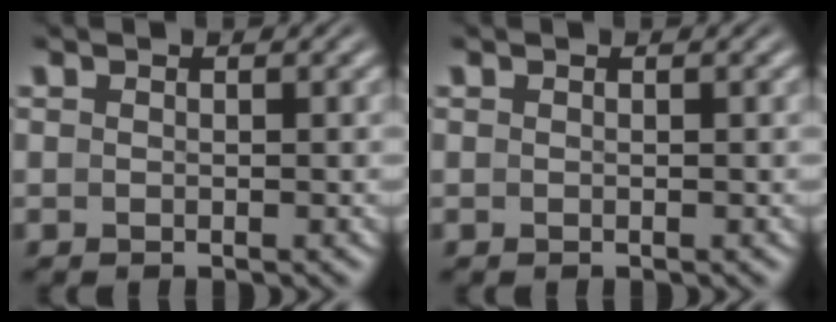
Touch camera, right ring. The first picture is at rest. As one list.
[{"total": 0.0}]